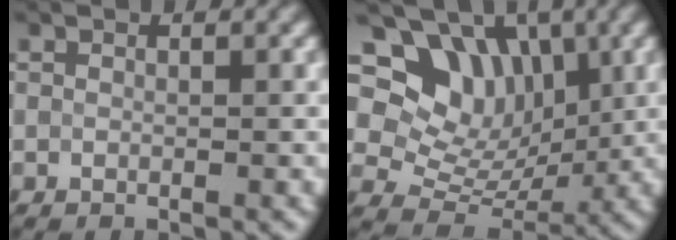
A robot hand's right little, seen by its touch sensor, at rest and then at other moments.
{"total": 9.7, "force": [4.4, 7.2, 4.9], "torque": [-0.087, 0.023, 0.057]}